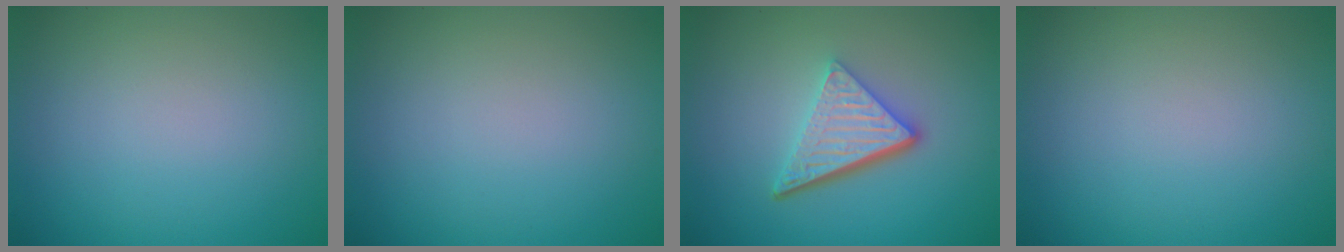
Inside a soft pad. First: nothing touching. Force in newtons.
{"total": 0.0}
{"total": 5.3, "press": 3.6, "slide": 3.9}
{"total": 0.0}